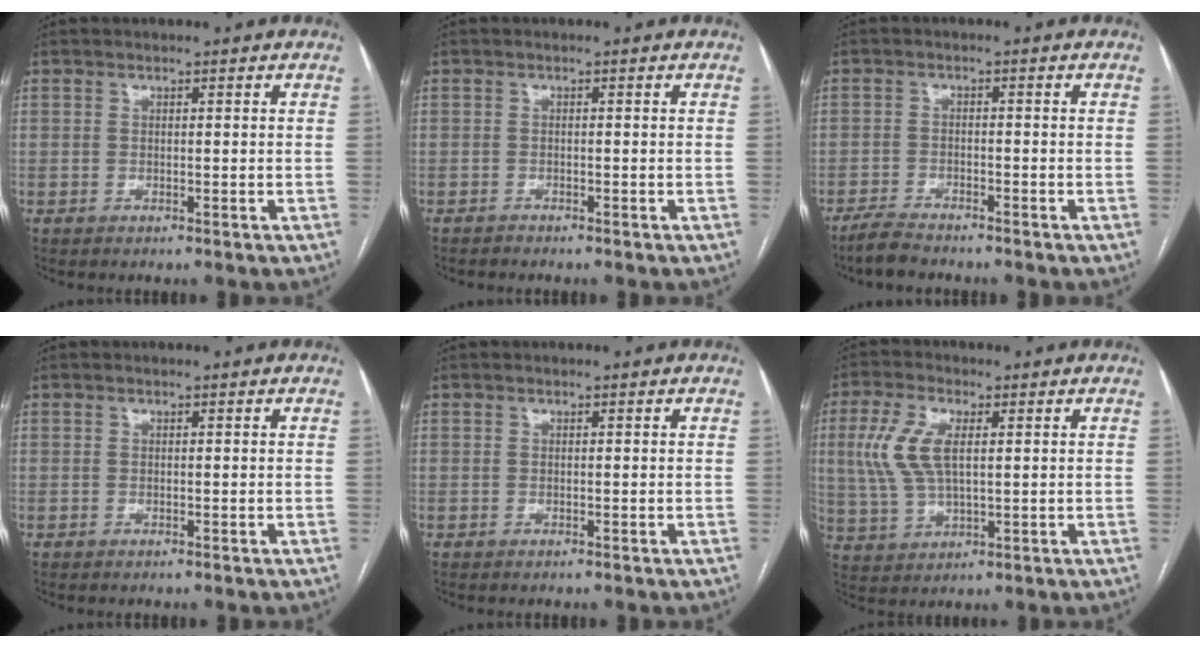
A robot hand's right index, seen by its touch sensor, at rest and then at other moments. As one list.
[{"total": 0.7, "force": [-0.7, 0.1, 0.0], "torque": [-0.004, -0.002, -0.014]}, {"total": 4.1, "force": [-3.7, 0.6, 1.6], "torque": [-0.034, -0.011, -0.069]}, {"total": 0.0}, {"total": 0.0}, {"total": 8.9, "force": [1.9, 3.8, 7.8], "torque": [-0.190, 0.012, 0.041]}]